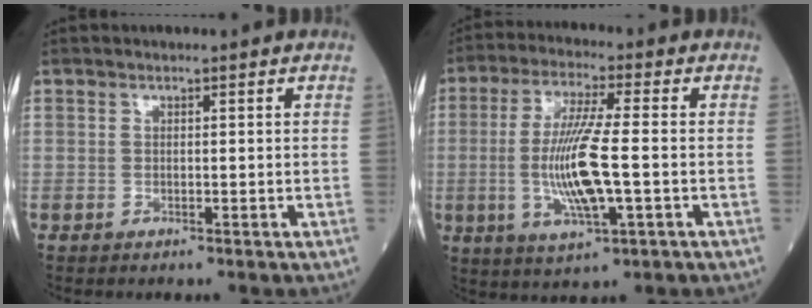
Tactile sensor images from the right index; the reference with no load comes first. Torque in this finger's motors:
{"motor_torque": [0.34, -0.08, 0.38, 0.18]}